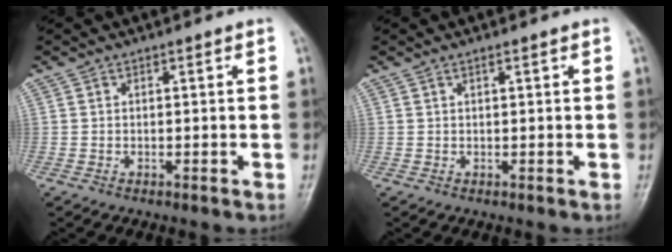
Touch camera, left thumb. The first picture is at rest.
{"total": 0.6, "force": [0.4, 0.1, 0.5], "torque": [-0.007, -0.001, 0.007]}